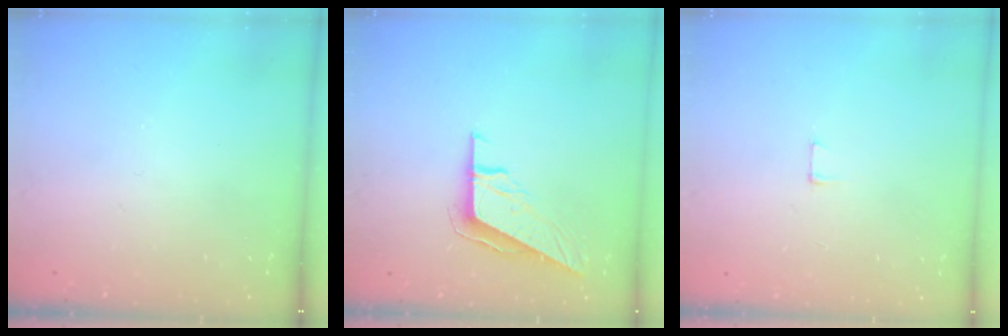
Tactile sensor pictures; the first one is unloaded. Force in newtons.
{"total": 8.6, "press": 8.6, "slide": 0.2}
{"total": 5.0, "press": 4.9, "slide": 0.4}